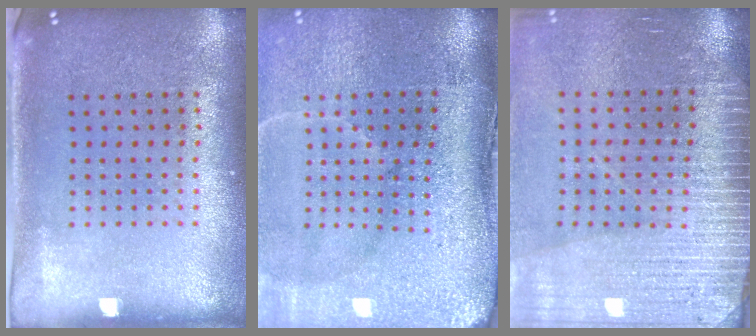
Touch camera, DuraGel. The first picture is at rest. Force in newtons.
{"total": 5.1, "press": 4.1, "slide": 3.0}
{"total": 3.7, "press": 3.3, "slide": 1.6}